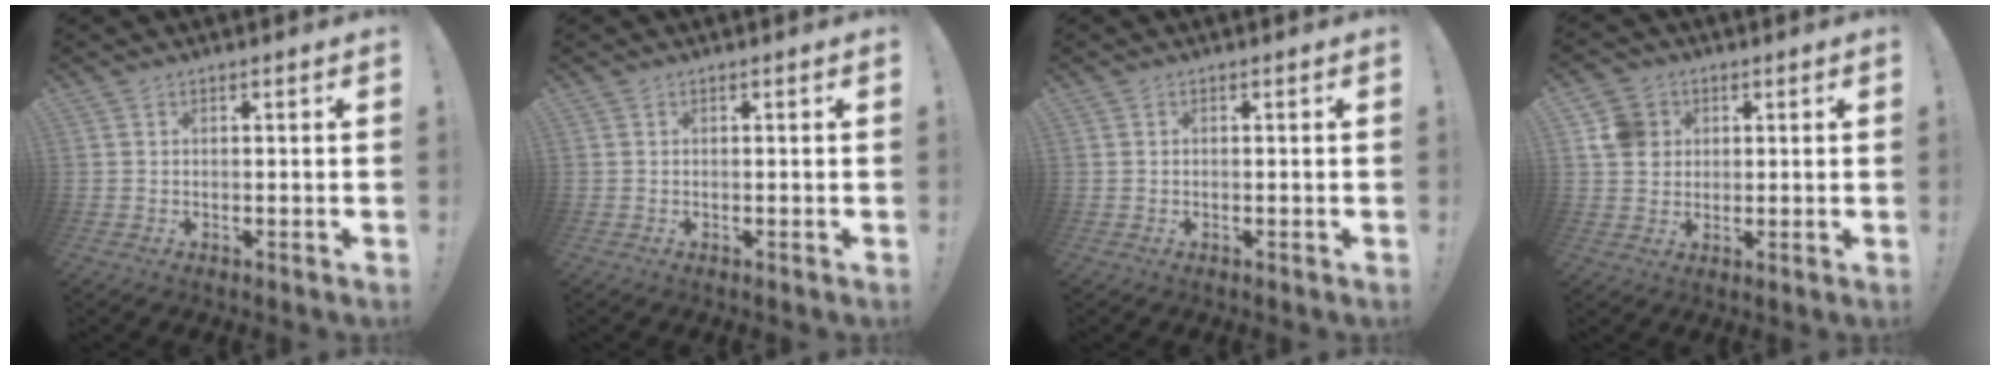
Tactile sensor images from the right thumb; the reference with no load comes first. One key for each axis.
{"total": 0.0}
{"total": 0.0}
{"total": 7.7, "fx": 2.1, "fy": 6.8, "fz": 2.7, "tx": -0.047, "ty": 0.002, "tz": 0.046}